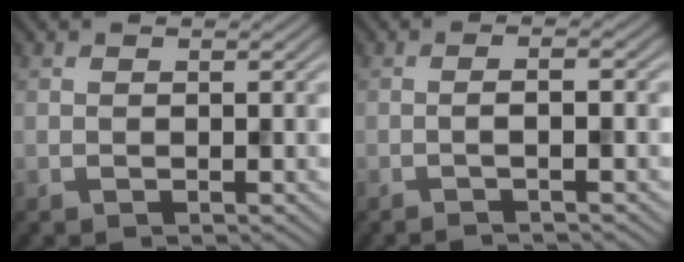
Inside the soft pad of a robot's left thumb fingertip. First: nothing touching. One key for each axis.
{"total": 1.9, "fx": -0.9, "fy": -0.1, "fz": 1.7, "tx": -0.028, "ty": 0.014, "tz": -0.026}